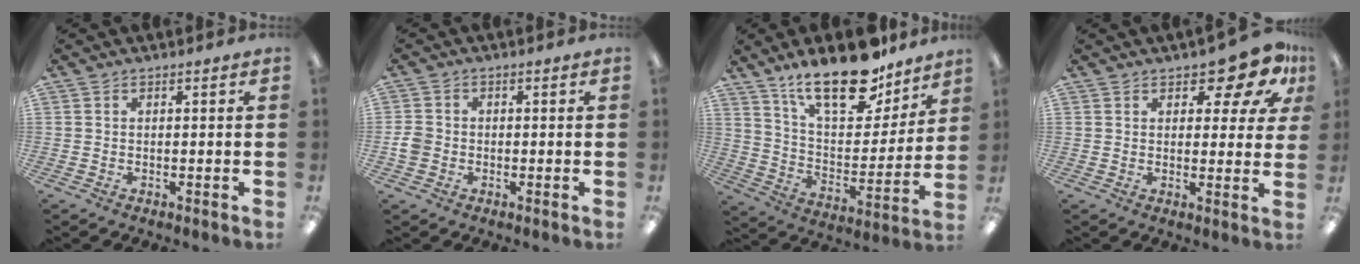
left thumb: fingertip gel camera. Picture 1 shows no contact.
{"total": 3.1, "force": [-0.7, 2.7, 1.3], "torque": [-0.020, 0.006, -0.013]}
{"total": 21.8, "force": [15.8, 8.9, 12.1], "torque": [-0.191, -0.098, 0.274]}
{"total": 9.3, "force": [6.0, 3.9, 5.9], "torque": [-0.070, -0.034, 0.103]}